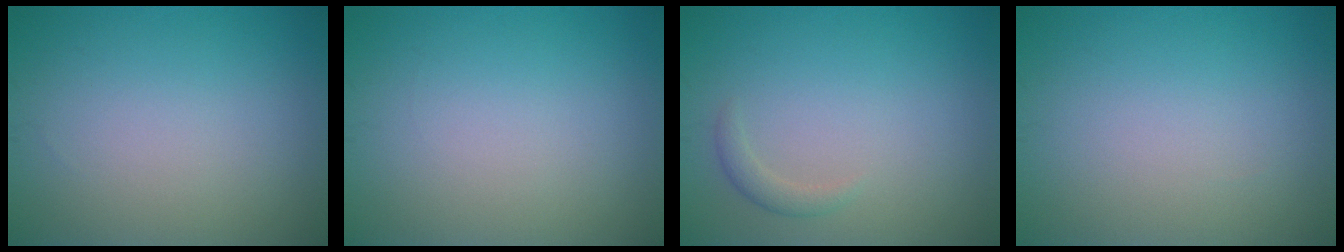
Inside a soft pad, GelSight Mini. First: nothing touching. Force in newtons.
{"total": 0.0}
{"total": 1.2, "press": 1.2, "slide": 0.1}
{"total": 0.0}